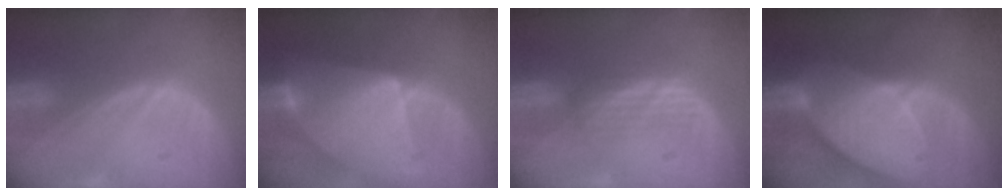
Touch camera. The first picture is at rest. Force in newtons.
{"total": 9.5, "press": 9.5, "slide": 0.8}
{"total": 2.9, "press": 2.6, "slide": 1.2}
{"total": 10.6, "press": 9.4, "slide": 5.0}